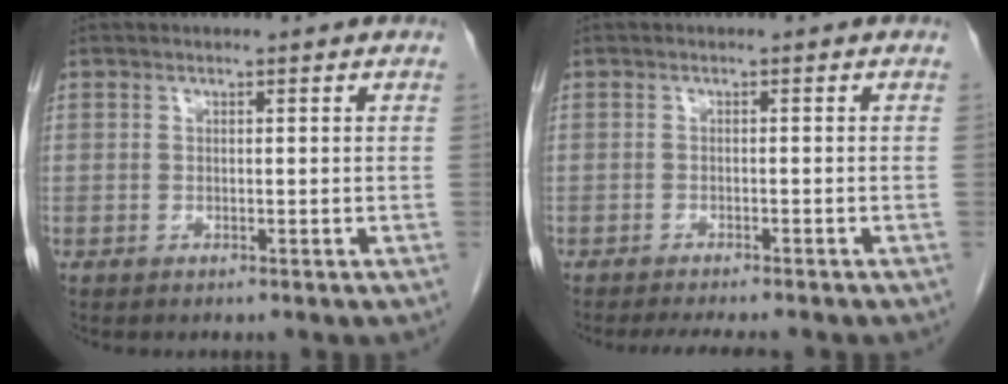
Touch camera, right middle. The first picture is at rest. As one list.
[{"total": 6.0, "force": [-5.2, 0.9, 2.8], "torque": [-0.034, -0.010, -0.073]}]